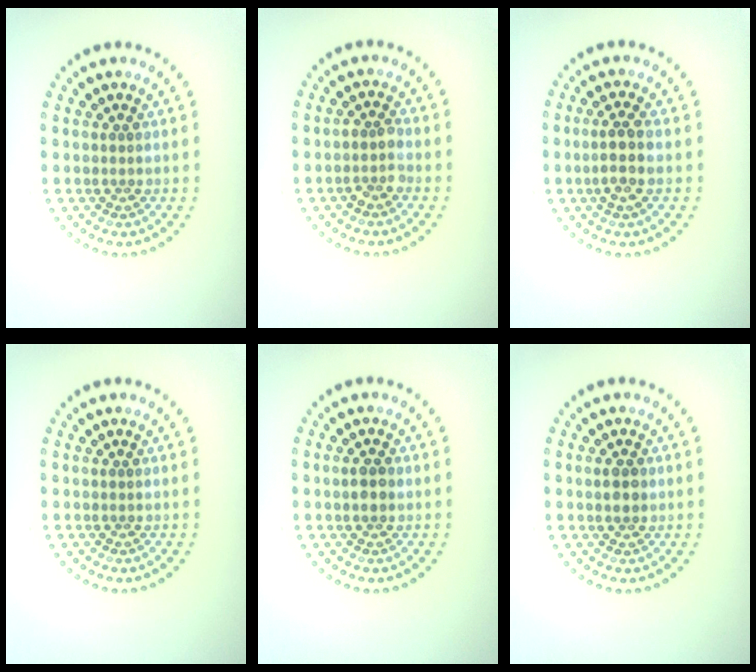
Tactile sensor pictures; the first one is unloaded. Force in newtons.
{"total": 1.6, "press": 1.5, "slide": 0.7}
{"total": 2.4, "press": 2.2, "slide": 1.0}
{"total": 0.0}
{"total": 1.5, "press": 1.5, "slide": 0.2}
{"total": 1.5, "press": 1.4, "slide": 0.3}